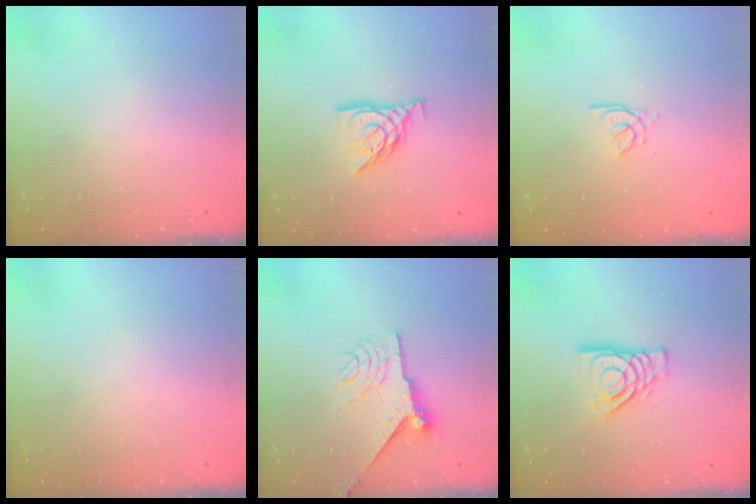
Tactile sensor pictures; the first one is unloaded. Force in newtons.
{"total": 9.2, "press": 9.1, "slide": 0.9}
{"total": 2.1, "press": 2.0, "slide": 0.6}
{"total": 0.0}
{"total": 9.4, "press": 9.4, "slide": 0.5}
{"total": 12.6, "press": 12.6, "slide": 1.6}